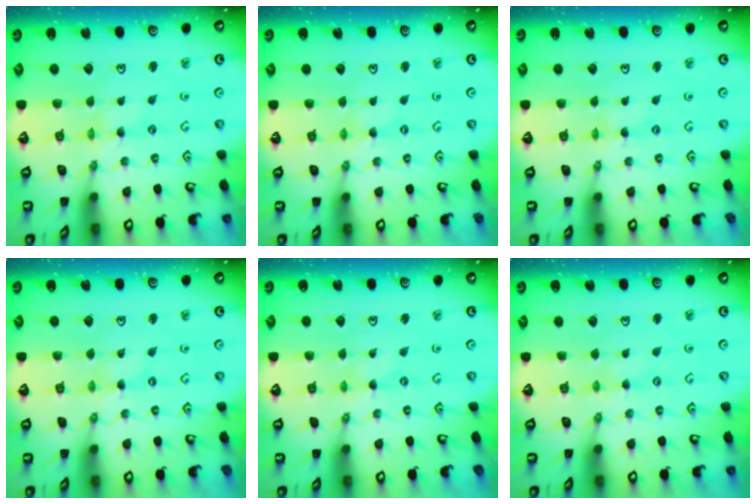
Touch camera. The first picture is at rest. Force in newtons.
{"total": 0.0}
{"total": 0.0}
{"total": 0.0}
{"total": 0.0}
{"total": 0.7, "press": 0.7, "slide": 0.2}